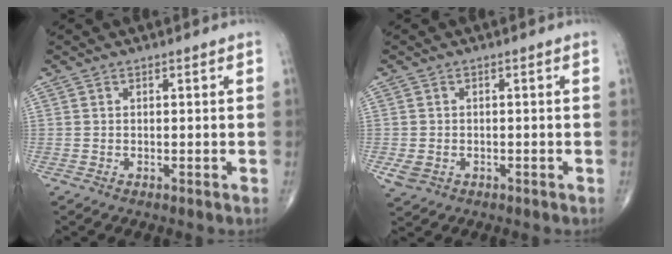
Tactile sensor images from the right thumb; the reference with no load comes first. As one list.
[{"total": 2.8, "force": [-0.8, 2.2, 1.4], "torque": [-0.030, -0.001, -0.008]}]